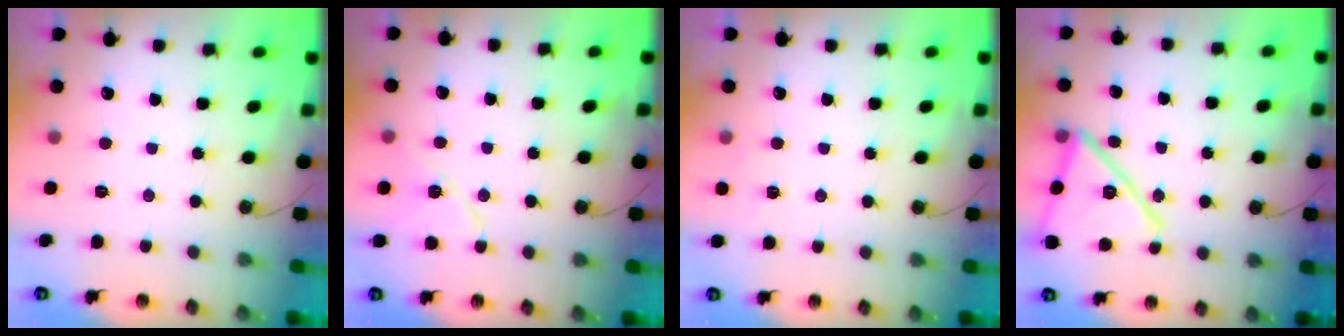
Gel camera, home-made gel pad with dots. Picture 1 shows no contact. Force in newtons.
{"total": 8.9, "press": 8.7, "slide": 1.8}
{"total": 3.4, "press": 2.2, "slide": 2.7}
{"total": 18.9, "press": 18.9, "slide": 1.0}